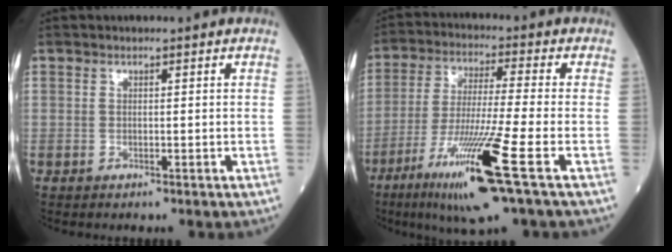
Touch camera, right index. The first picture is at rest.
{"total": 14.6, "force": [-6.8, -1.1, 12.9], "torque": [-0.256, -0.036, -0.124]}